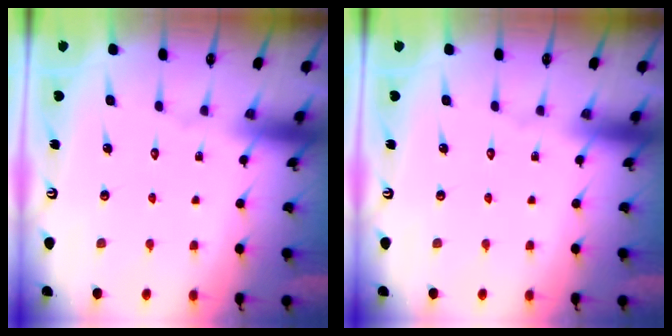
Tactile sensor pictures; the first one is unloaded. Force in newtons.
{"total": 0.0}